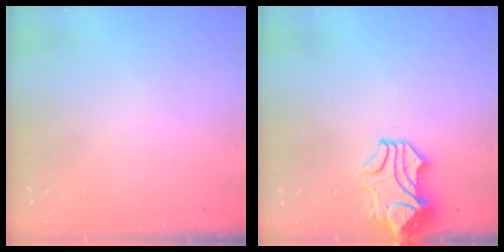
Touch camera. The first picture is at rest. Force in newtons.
{"total": 2.1, "press": 1.9, "slide": 1.0}